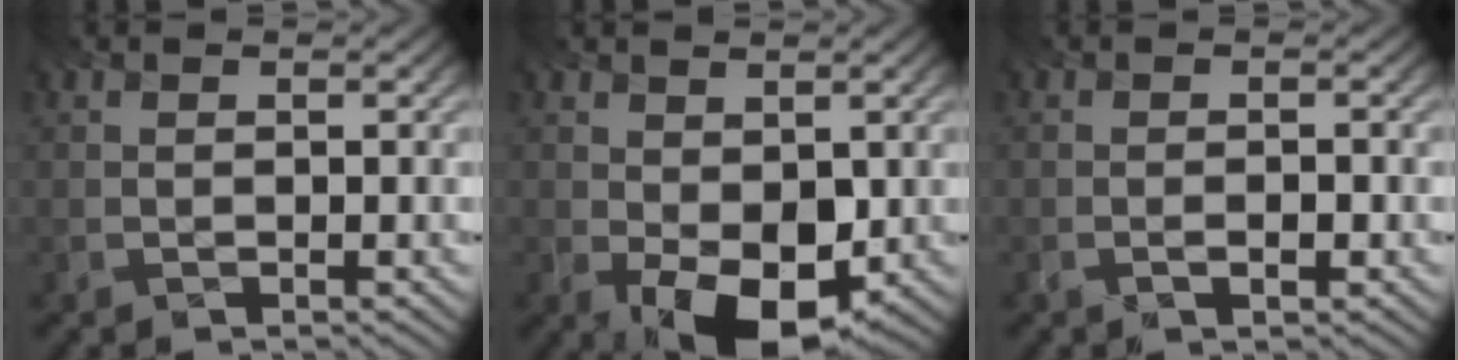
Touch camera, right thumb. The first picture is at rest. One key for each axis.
{"total": 8.0, "fx": -1.5, "fy": 4.7, "fz": 6.3, "tx": -0.112, "ty": -0.011, "tz": -0.019}
{"total": 1.5, "fx": -1.0, "fy": 0.3, "fz": 1.0, "tx": -0.014, "ty": -0.004, "tz": -0.018}